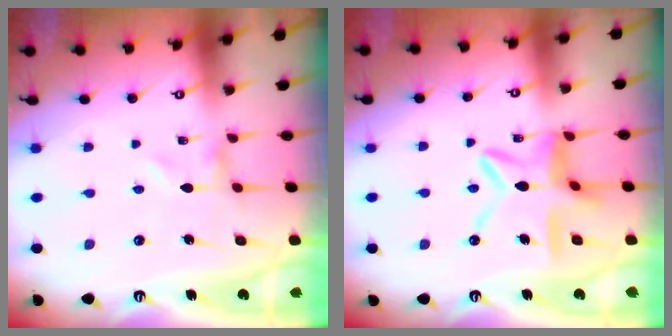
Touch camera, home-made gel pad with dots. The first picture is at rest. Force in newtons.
{"total": 12.1, "press": 12.1, "slide": 1.0}